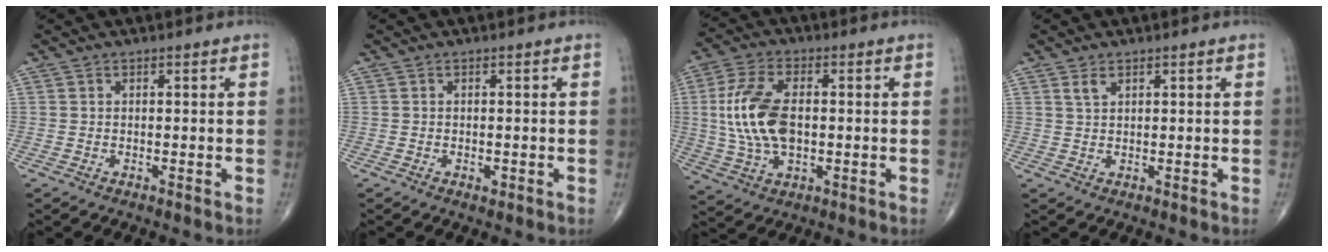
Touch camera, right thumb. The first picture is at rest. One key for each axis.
{"total": 1.0, "fx": -0.4, "fy": 0.5, "fz": 0.7, "tx": -0.011, "ty": -0.002, "tz": -0.005}
{"total": 13.8, "fx": 0.5, "fy": 7.7, "fz": 11.5, "tx": -0.236, "ty": 0.007, "tz": 0.011}
{"total": 1.8, "fx": 1.1, "fy": 0.8, "fz": 1.1, "tx": -0.021, "ty": -0.001, "tz": 0.025}